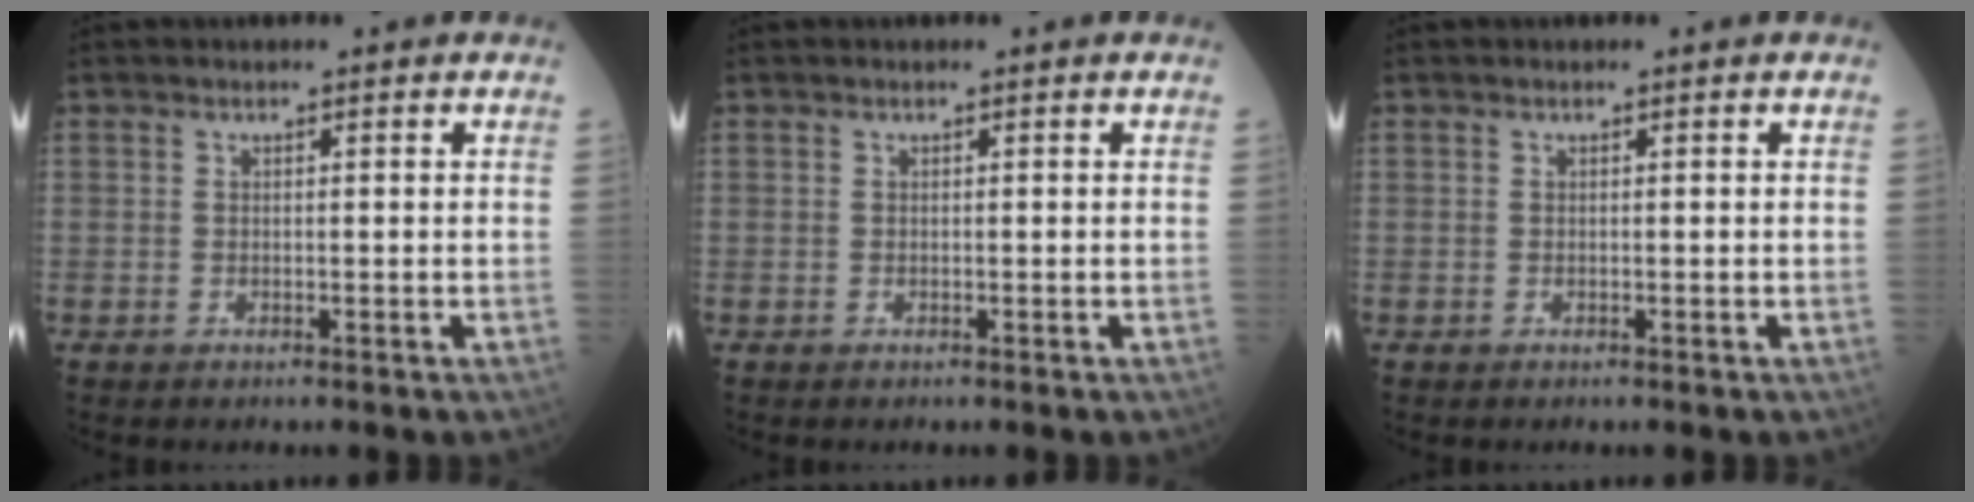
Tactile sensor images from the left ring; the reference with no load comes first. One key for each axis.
{"total": 0.0}
{"total": 0.0}